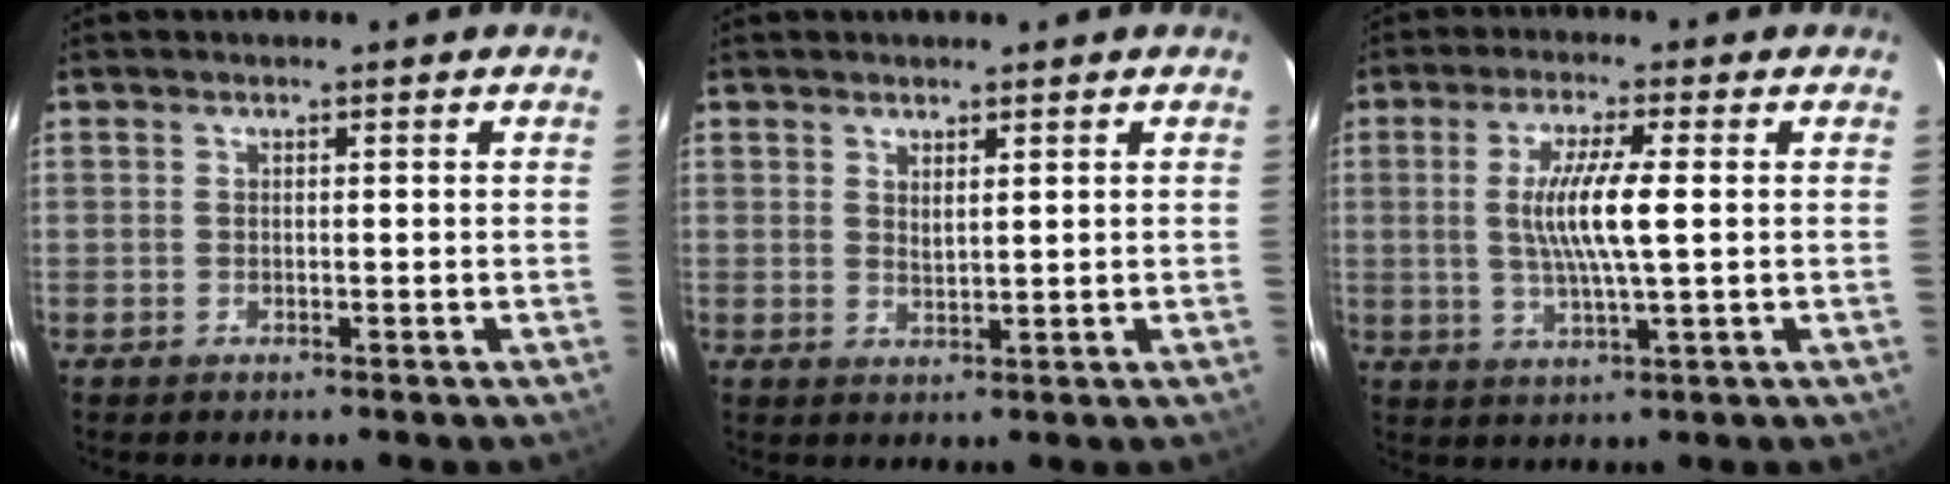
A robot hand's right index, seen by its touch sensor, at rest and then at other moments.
{"total": 2.0, "force": [1.3, 0.6, 1.4], "torque": [-0.024, -0.003, 0.022]}
{"total": 7.3, "force": [0.2, 0.9, 7.3], "torque": [-0.135, -0.003, 0.005]}